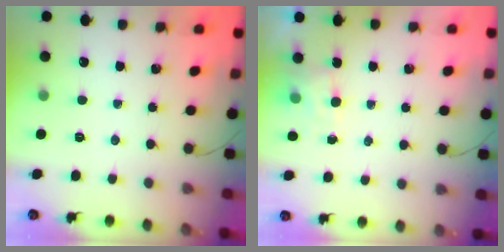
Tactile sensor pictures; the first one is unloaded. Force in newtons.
{"total": 4.4, "press": 4.2, "slide": 1.2}